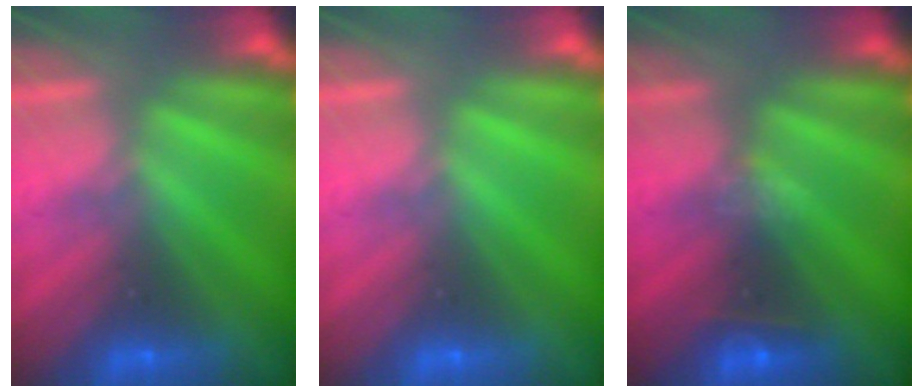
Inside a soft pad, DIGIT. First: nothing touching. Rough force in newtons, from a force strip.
{"total": 0.0}
{"total": 2.7}